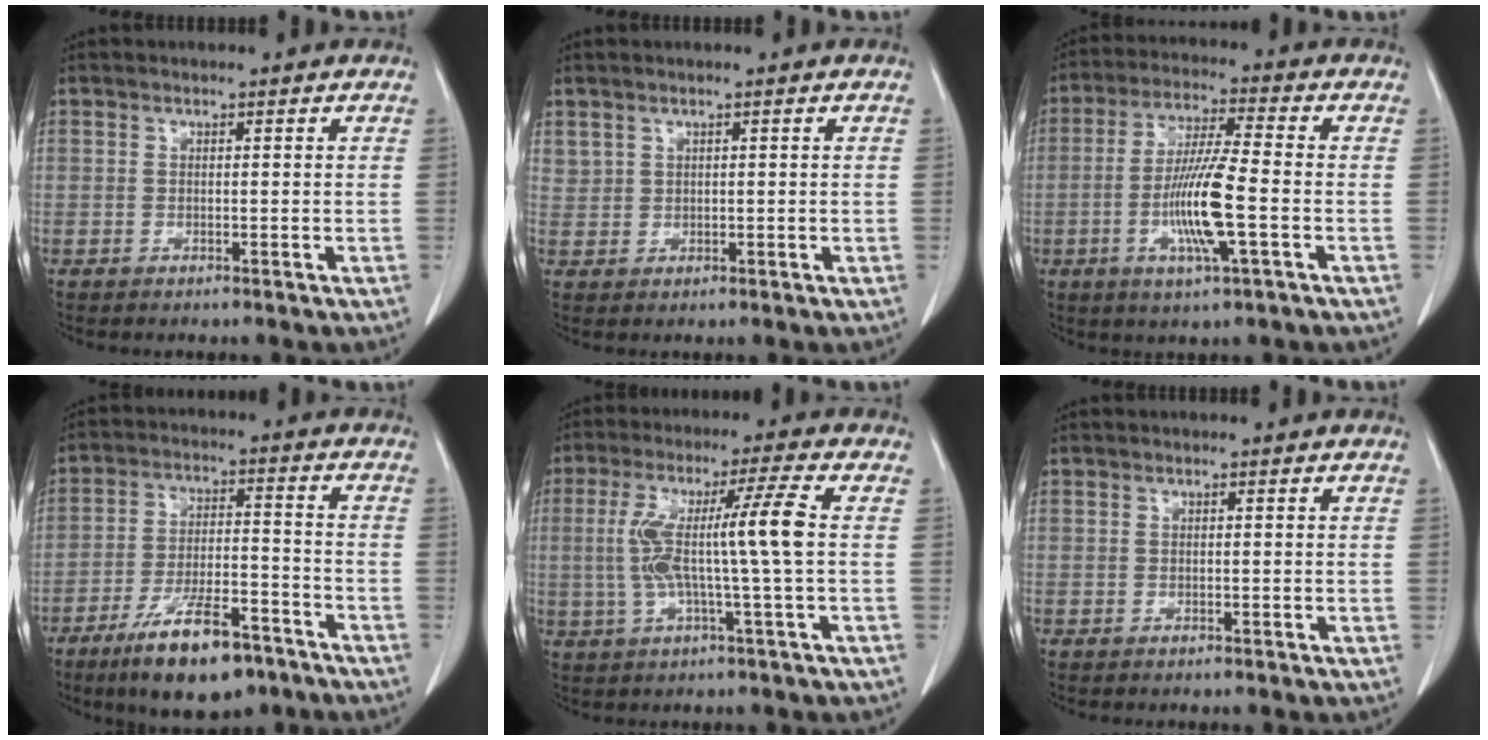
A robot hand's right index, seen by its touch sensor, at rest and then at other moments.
{"total": 1.7, "force": [1.2, 1.1, 0.0], "torque": [0.009, 0.003, 0.025]}
{"total": 11.1, "force": [-2.7, 0.4, 10.8], "torque": [-0.212, -0.011, -0.056]}
{"total": 13.3, "force": [-9.0, 3.7, 9.1], "torque": [-0.161, -0.009, -0.150]}
{"total": 10.4, "force": [0.2, -1.0, 10.3], "torque": [-0.203, 0.017, 0.005]}
{"total": 0.0}